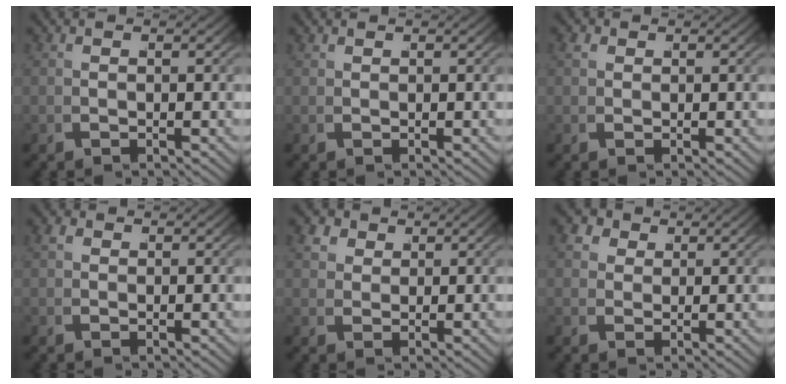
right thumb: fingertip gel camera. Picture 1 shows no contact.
{"total": 0.0}
{"total": 1.1, "force": [0.5, 1.0, 0.3], "torque": [-0.009, -0.002, 0.010]}
{"total": 1.2, "force": [0.5, 1.0, 0.5], "torque": [-0.011, -0.001, 0.010]}
{"total": 3.3, "force": [1.8, 2.5, 1.1], "torque": [-0.033, -0.004, 0.039]}
{"total": 3.7, "force": [1.7, 3.0, 1.3], "torque": [-0.036, -0.002, 0.030]}